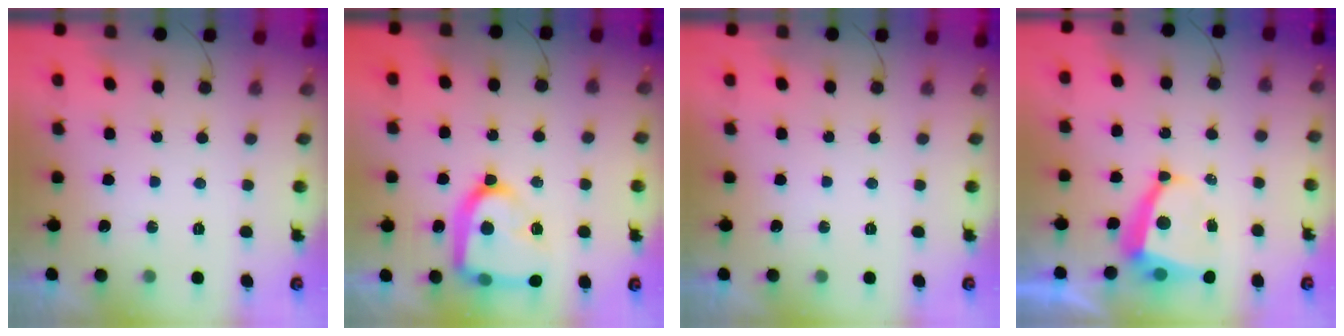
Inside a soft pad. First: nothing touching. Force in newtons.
{"total": 20.3, "press": 20.2, "slide": 2.1}
{"total": 0.0}
{"total": 6.6, "press": 6.6, "slide": 0.7}